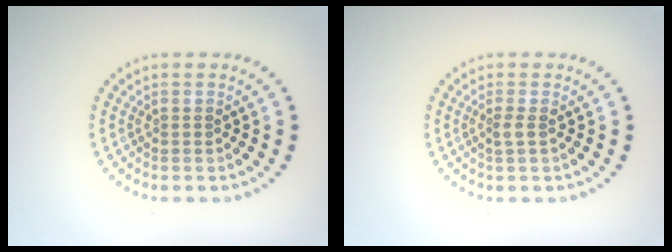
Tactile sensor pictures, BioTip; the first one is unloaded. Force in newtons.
{"total": 1.0, "press": 0.7, "slide": 0.7}